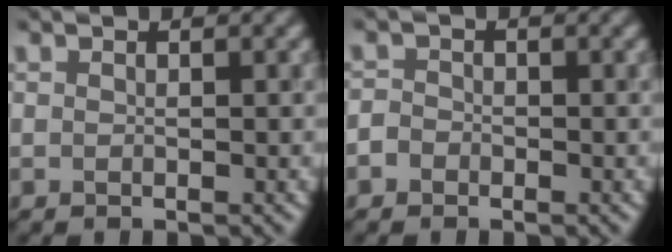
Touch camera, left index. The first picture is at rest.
{"total": 1.0, "force": [-0.6, 0.8, 0.1], "torque": [0.004, 0.006, -0.017]}